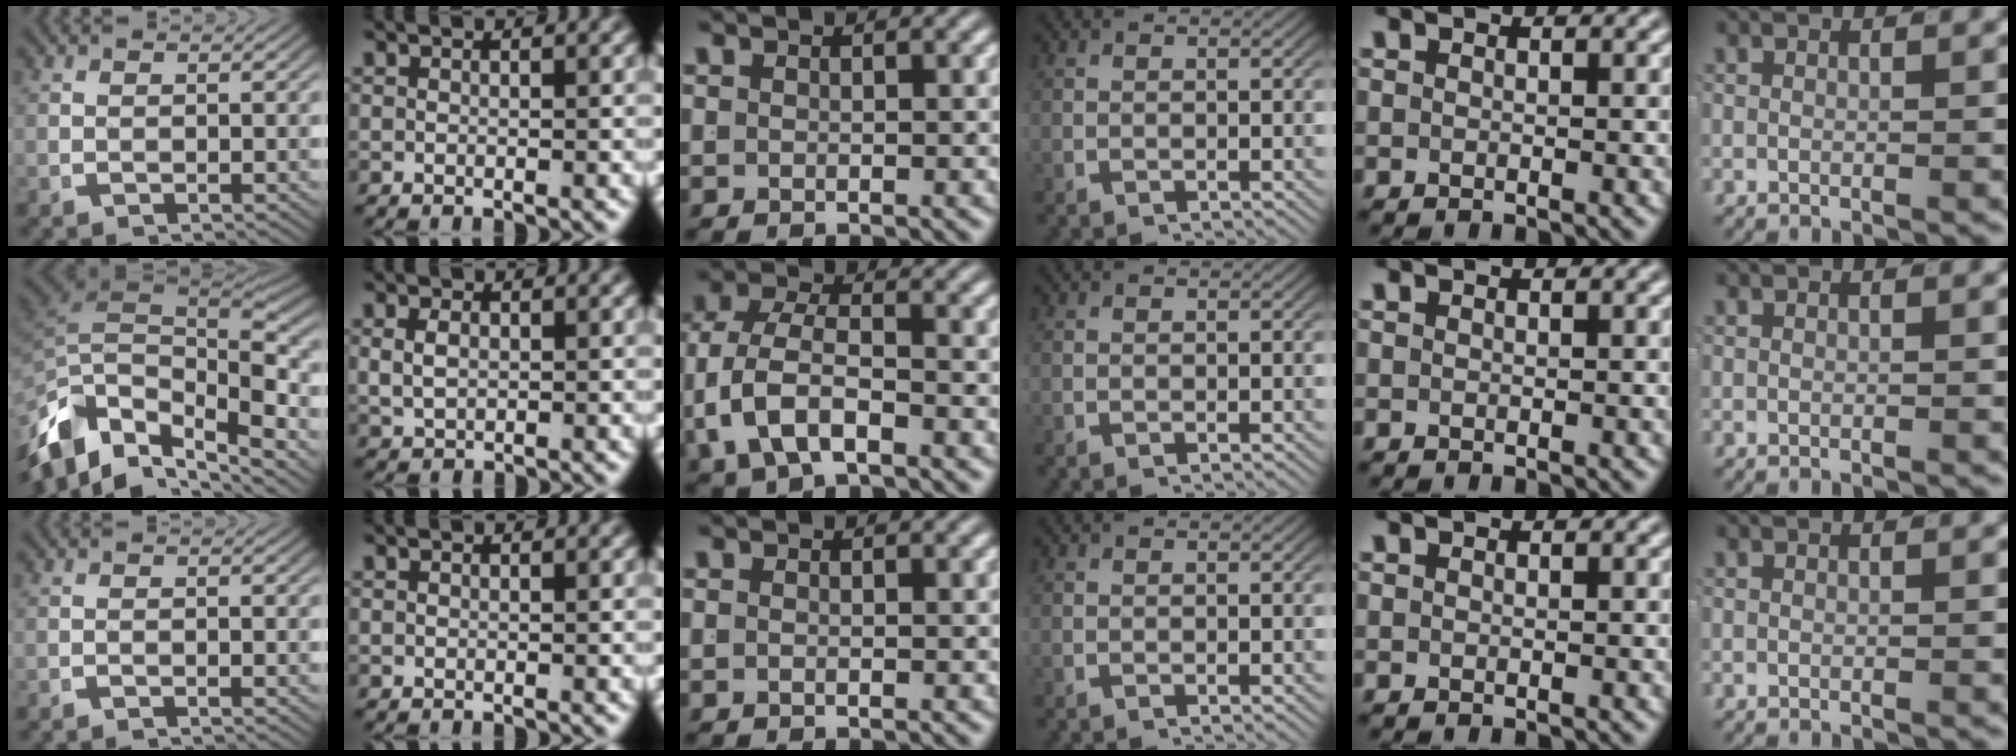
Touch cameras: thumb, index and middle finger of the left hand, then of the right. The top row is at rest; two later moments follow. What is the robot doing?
{"motion": "lift_and_place", "object": "jacket"}